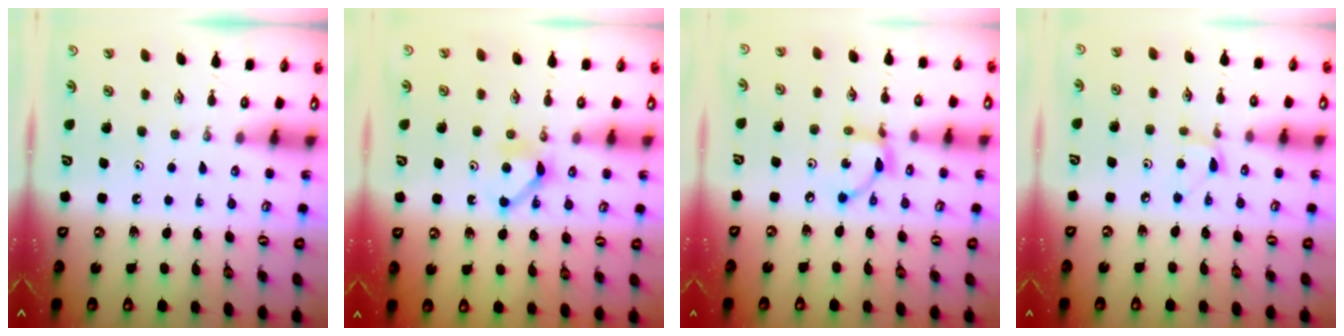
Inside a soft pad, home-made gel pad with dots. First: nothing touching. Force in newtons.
{"total": 5.1, "press": 5.0, "slide": 0.7}
{"total": 7.3, "press": 7.3, "slide": 0.2}
{"total": 4.1, "press": 4.1, "slide": 0.6}